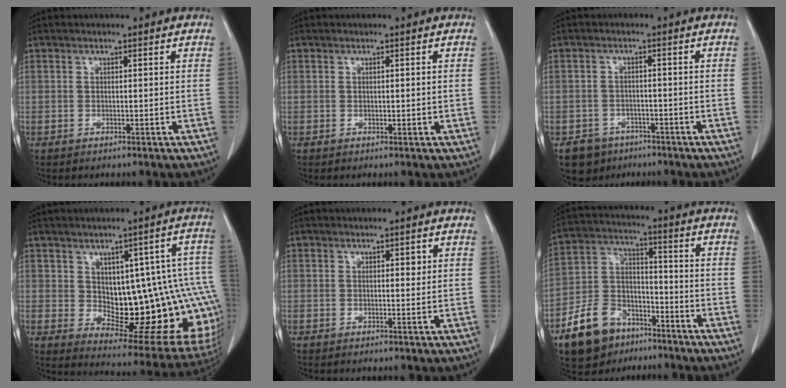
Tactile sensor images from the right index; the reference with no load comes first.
{"total": 0.8, "force": [0.0, 0.5, 0.6], "torque": [-0.007, 0.000, 0.003]}
{"total": 4.4, "force": [-3.0, 3.2, 0.3], "torque": [-0.006, 0.008, -0.045]}
{"total": 19.4, "force": [-0.5, 7.1, 18.1], "torque": [-0.155, 0.026, 0.021]}
{"total": 1.0, "force": [0.4, 0.4, 0.8], "torque": [-0.010, 0.001, 0.004]}
{"total": 12.0, "force": [-7.7, 7.5, 5.2], "torque": [-0.117, 0.014, -0.137]}